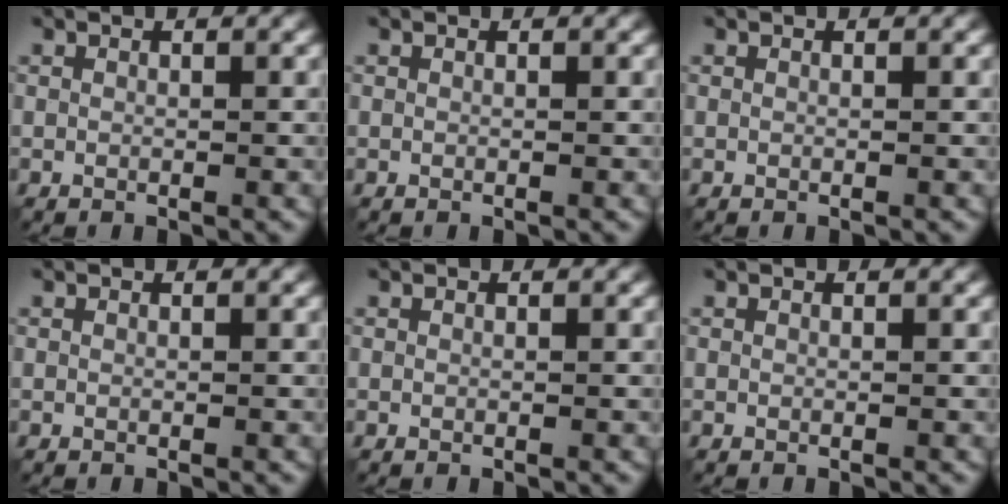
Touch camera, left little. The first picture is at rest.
{"total": 0.0}
{"total": 0.0}
{"total": 0.0}
{"total": 0.0}
{"total": 0.0}